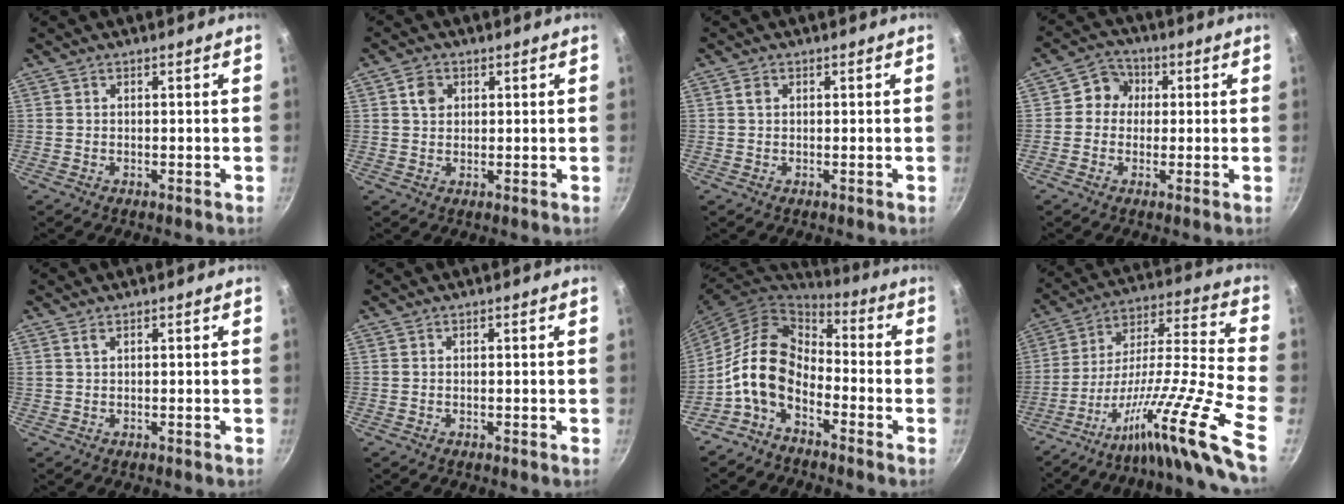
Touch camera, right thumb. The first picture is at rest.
{"total": 3.3, "force": [1.2, 2.6, 1.6], "torque": [-0.017, -0.001, 0.019]}
{"total": 1.1, "force": [0.3, 0.9, 0.6], "torque": [-0.010, 0.002, 0.005]}
{"total": 5.5, "force": [0.6, 5.1, 1.8], "torque": [0.011, 0.009, -0.004]}
{"total": 0.8, "force": [0.3, 0.1, 0.8], "torque": [-0.016, 0.002, 0.007]}
{"total": 0.0}
{"total": 13.4, "force": [-4.9, 8.6, 9.0], "torque": [-0.155, 0.060, -0.117]}
{"total": 29.1, "force": [-14.5, 4.8, 24.7], "torque": [-0.337, 0.068, -0.242]}